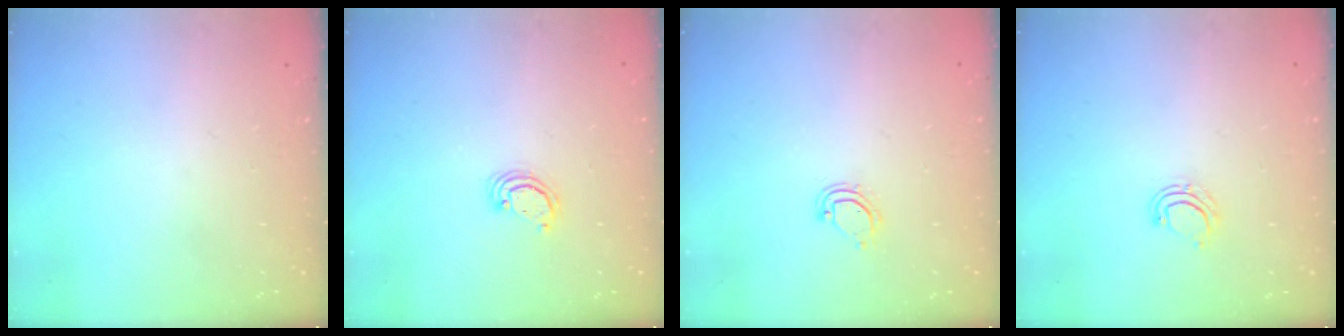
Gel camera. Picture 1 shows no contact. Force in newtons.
{"total": 2.3, "press": 2.3, "slide": 0.3}
{"total": 4.3, "press": 4.3, "slide": 0.3}
{"total": 5.0, "press": 4.9, "slide": 1.0}